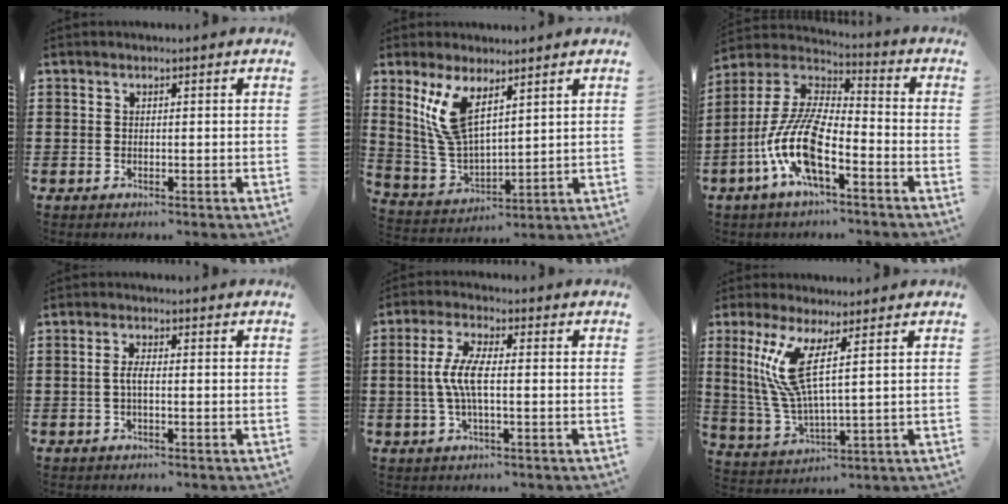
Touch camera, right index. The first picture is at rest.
{"total": 8.9, "force": [4.6, 3.8, 6.6], "torque": [-0.164, -0.011, 0.082]}
{"total": 12.1, "force": [-5.8, 3.9, 9.9], "torque": [-0.242, -0.016, -0.119]}
{"total": 2.2, "force": [-0.5, 0.6, 2.1], "torque": [-0.054, -0.003, -0.014]}
{"total": 5.8, "force": [-0.7, 1.5, 5.6], "torque": [-0.129, -0.006, -0.023]}
{"total": 9.8, "force": [3.5, 2.1, 9.0], "torque": [-0.202, -0.008, 0.057]}